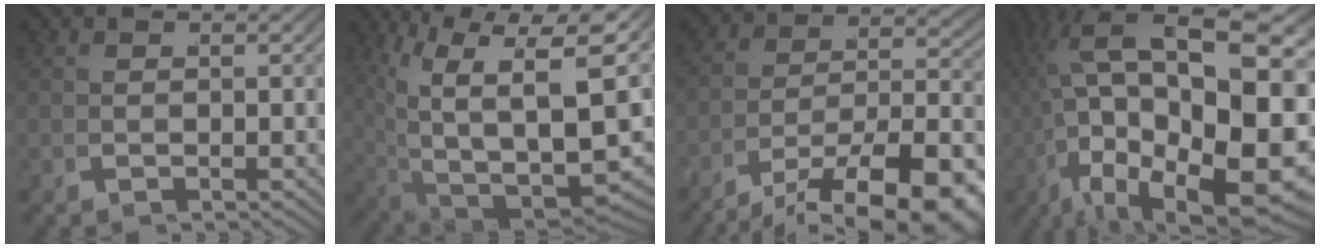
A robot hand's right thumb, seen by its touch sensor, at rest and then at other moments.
{"total": 16.3, "force": [0.3, 10.3, 12.6], "torque": [-0.214, -0.072, 0.046]}
{"total": 11.8, "force": [-6.3, 6.5, 7.6], "torque": [-0.107, -0.040, -0.086]}
{"total": 20.9, "force": [-2.5, 12.1, 16.9], "torque": [-0.306, -0.089, 0.011]}